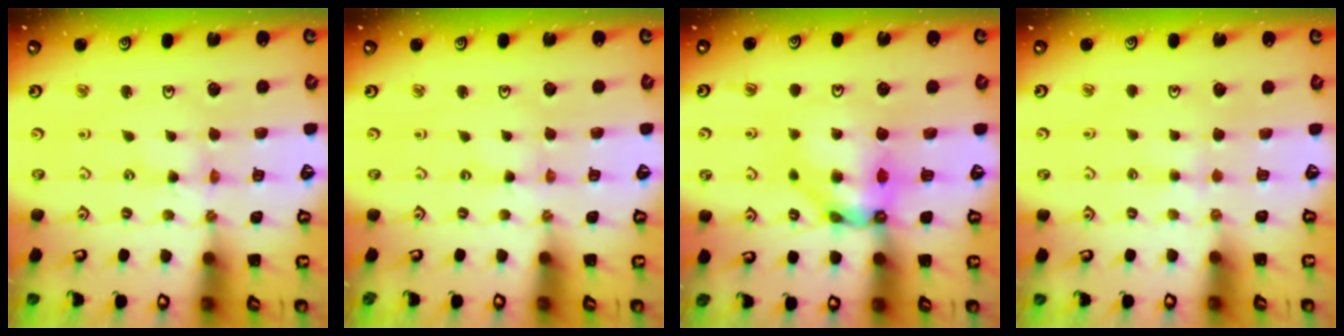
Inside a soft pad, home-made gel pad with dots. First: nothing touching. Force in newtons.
{"total": 0.0}
{"total": 9.6, "press": 9.6, "slide": 1.3}
{"total": 2.8, "press": 2.7, "slide": 0.5}